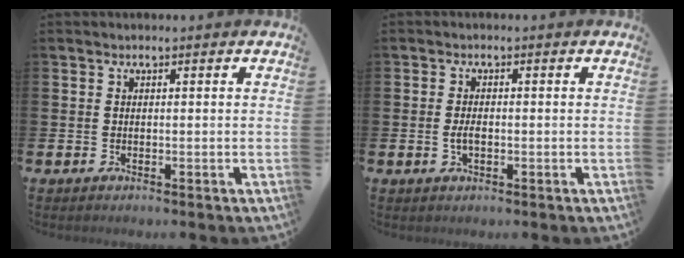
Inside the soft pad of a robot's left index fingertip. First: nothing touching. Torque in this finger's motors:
{"motor_torque": [0.45, 0.15, 0.03, 0.07]}